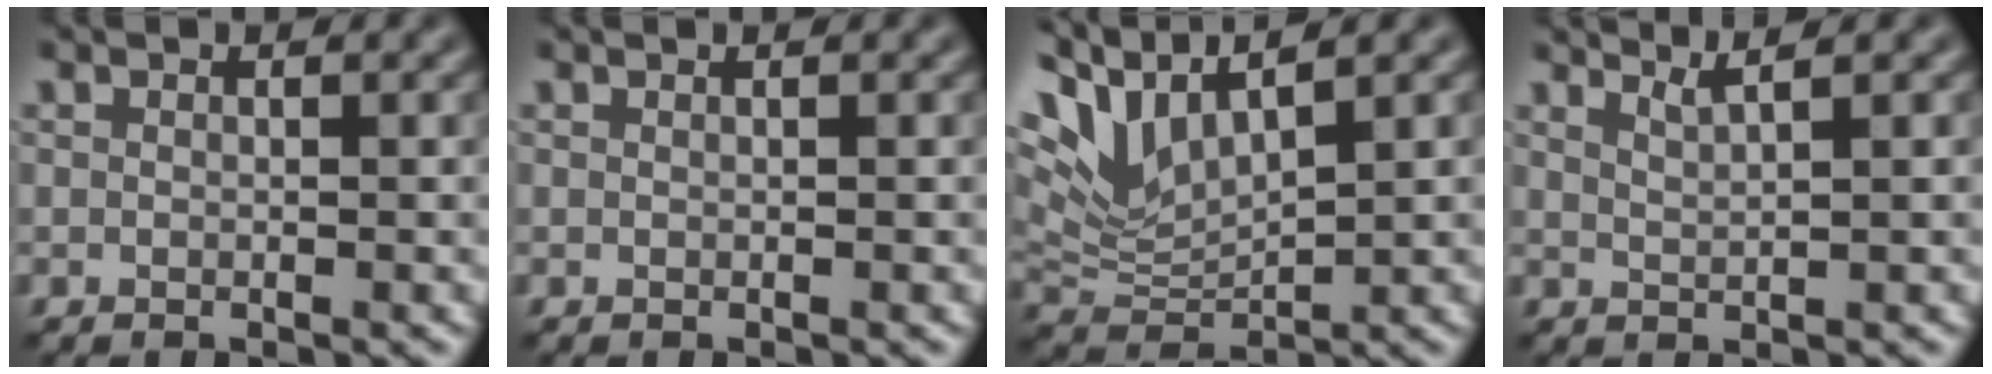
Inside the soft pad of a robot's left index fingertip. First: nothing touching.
{"total": 0.0}
{"total": 6.0, "force": [4.4, 1.6, 3.8], "torque": [-0.094, 0.008, 0.091]}
{"total": 2.2, "force": [1.8, 0.4, 1.2], "torque": [-0.010, 0.008, 0.023]}